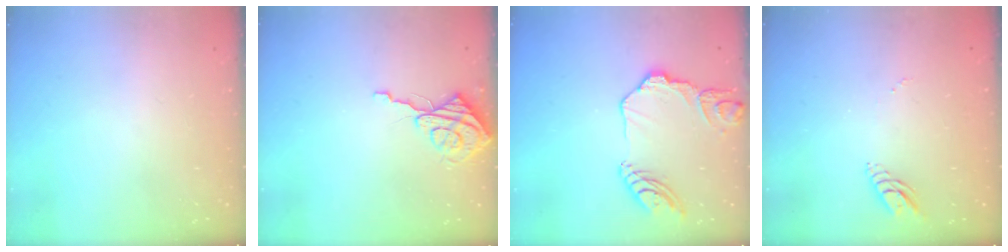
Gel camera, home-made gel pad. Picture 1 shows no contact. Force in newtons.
{"total": 8.9, "press": 8.9, "slide": 0.4}
{"total": 13.7, "press": 13.7, "slide": 1.2}
{"total": 5.2, "press": 5.1, "slide": 0.1}